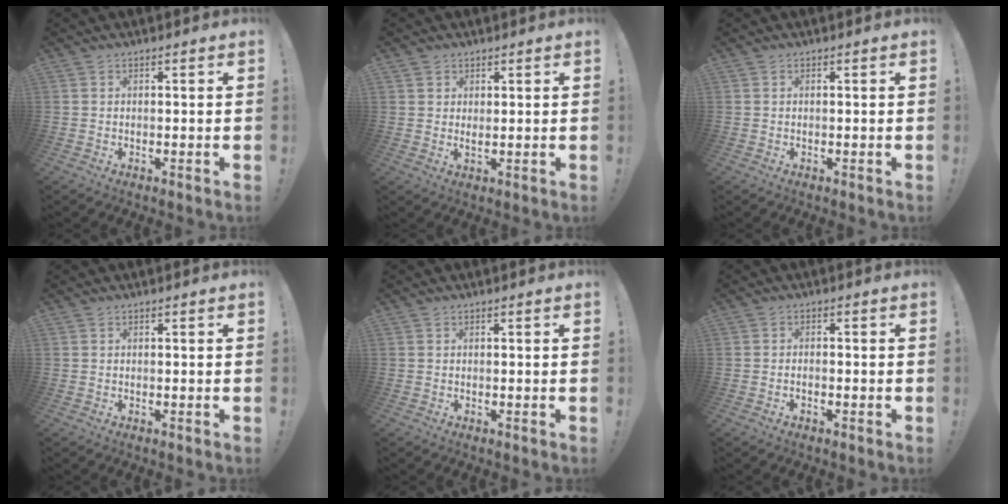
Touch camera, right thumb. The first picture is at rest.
{"total": 1.8, "force": [1.5, 0.9, 0.3], "torque": [-0.001, -0.008, 0.026]}
{"total": 0.0}
{"total": 0.0}
{"total": 0.0}
{"total": 1.2, "force": [-1.1, 0.3, 0.4], "torque": [-0.014, 0.004, -0.017]}